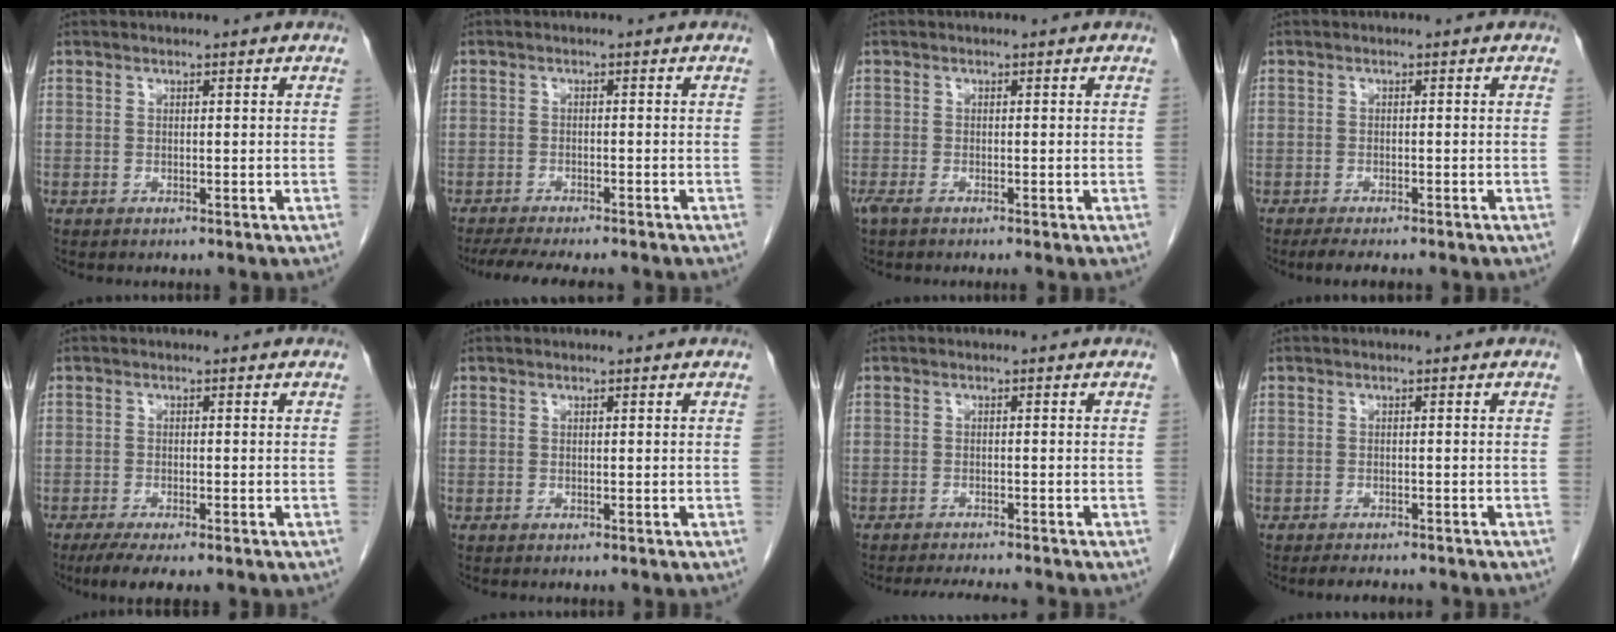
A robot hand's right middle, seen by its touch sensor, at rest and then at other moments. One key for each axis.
{"total": 11.0, "fx": -9.7, "fy": 1.8, "fz": 5.0, "tx": -0.076, "ty": -0.014, "tz": -0.131}
{"total": 1.6, "fx": -1.2, "fy": 0.2, "fz": 1.0, "tx": -0.021, "ty": -0.006, "tz": -0.024}
{"total": 4.3, "fx": -3.5, "fy": 0.9, "fz": 2.4, "tx": -0.033, "ty": -0.009, "tz": -0.046}
{"total": 5.1, "fx": -3.5, "fy": 1.0, "fz": 3.7, "tx": -0.059, "ty": -0.013, "tz": -0.051}
{"total": 0.0}
{"total": 4.7, "fx": -4.4, "fy": -0.2, "fz": 1.7, "tx": -0.026, "ty": -0.014, "tz": -0.066}
{"total": 4.3, "fx": -3.8, "fy": 0.9, "fz": 1.8, "tx": -0.023, "ty": -0.005, "tz": -0.048}